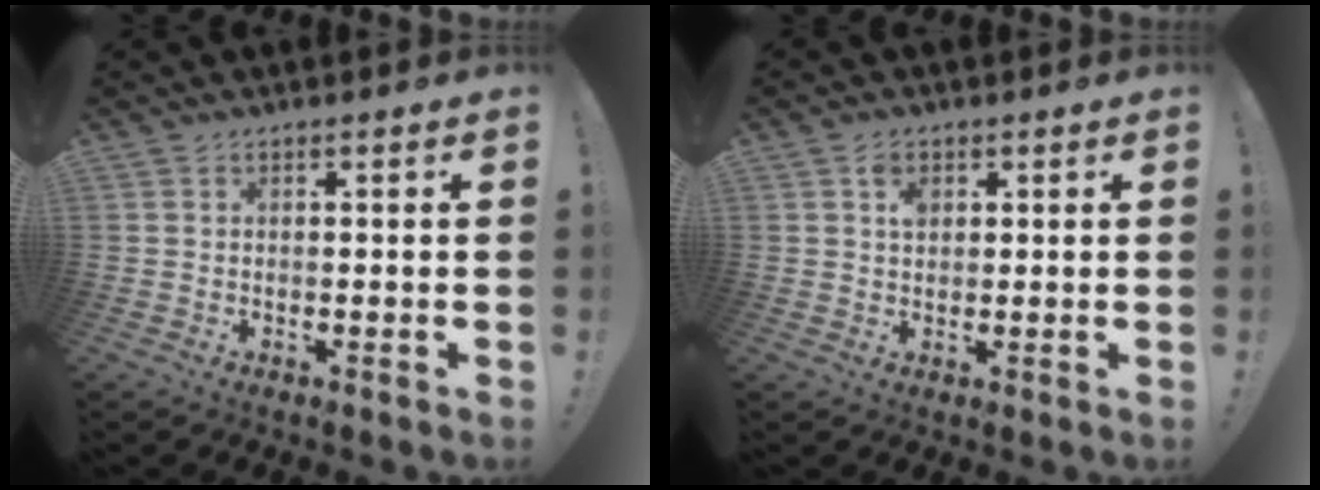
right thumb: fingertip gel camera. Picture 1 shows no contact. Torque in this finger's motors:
{"motor_torque": [0.37, 0.73, 0.20, 0.01, 0.01]}